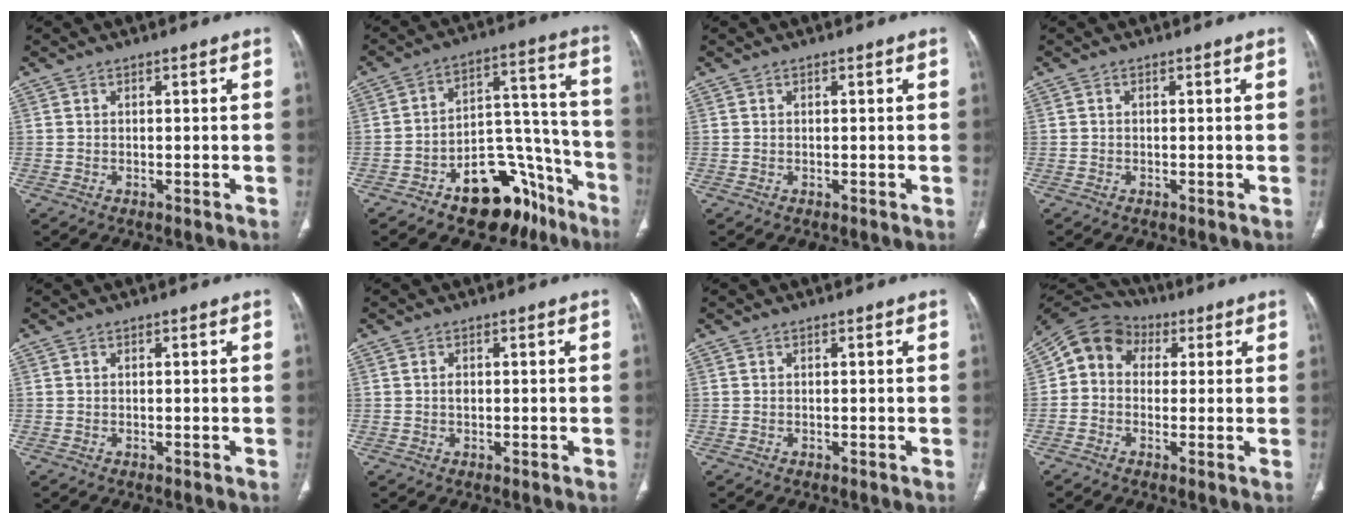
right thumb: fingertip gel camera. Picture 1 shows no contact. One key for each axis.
{"total": 18.7, "fx": -11.1, "fy": 10.2, "fz": 11.1, "tx": -0.096, "ty": 0.111, "tz": -0.160}
{"total": 0.0}
{"total": 0.0}
{"total": 0.0}
{"total": 1.0, "fx": 0.1, "fy": 0.7, "fz": 0.8, "tx": -0.013, "ty": 0.001, "tz": 0.003}
{"total": 0.0}
{"total": 9.2, "fx": 1.2, "fy": 7.9, "fz": 4.6, "tx": -0.069, "ty": 0.028, "tz": 0.004}